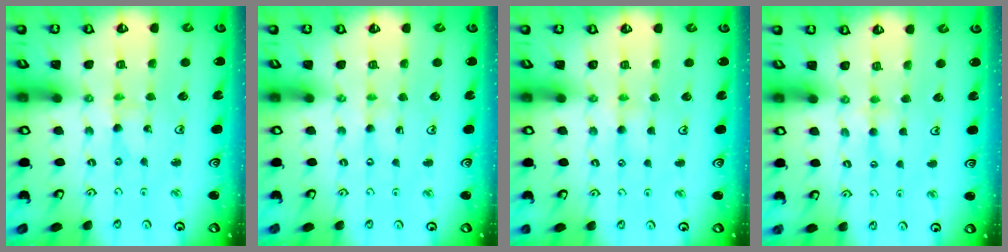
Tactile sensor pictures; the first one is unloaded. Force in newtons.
{"total": 0.0}
{"total": 2.6, "press": 2.6, "slide": 0.4}
{"total": 2.9, "press": 2.8, "slide": 0.3}